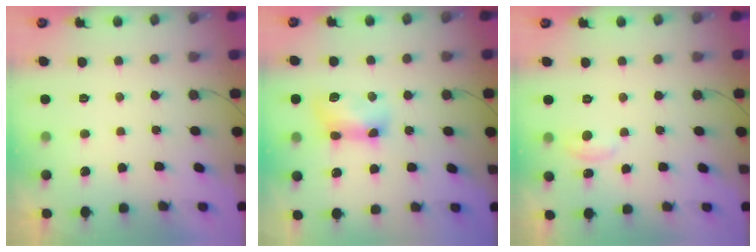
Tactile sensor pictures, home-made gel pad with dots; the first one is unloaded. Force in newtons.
{"total": 9.5, "press": 9.5, "slide": 0.6}
{"total": 6.3, "press": 6.3, "slide": 0.5}